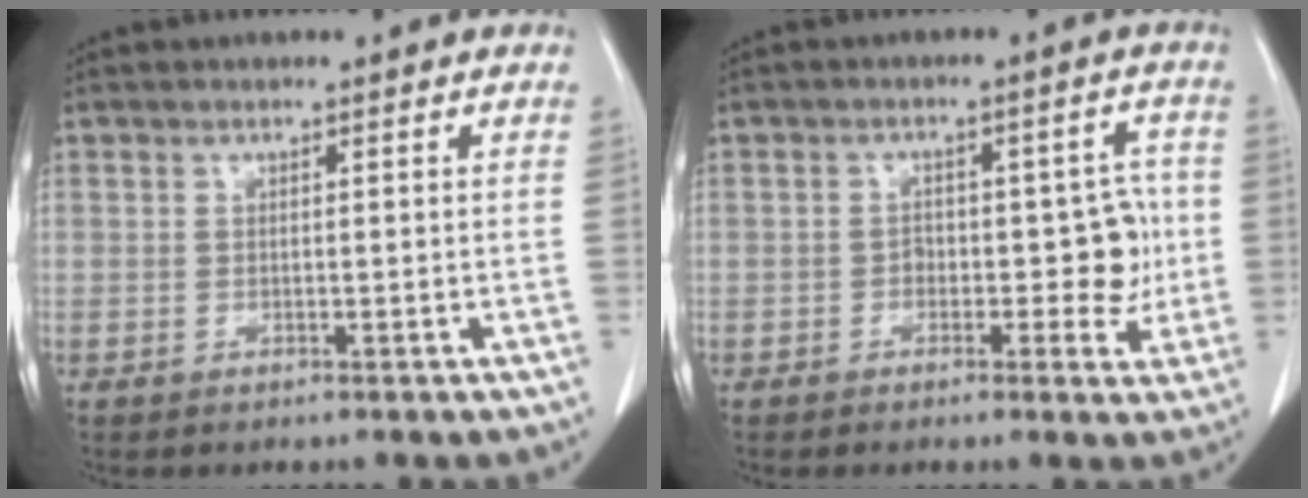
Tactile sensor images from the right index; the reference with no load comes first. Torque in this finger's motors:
{"motor_torque": [0.09, -0.05, 0.08, 0.00]}